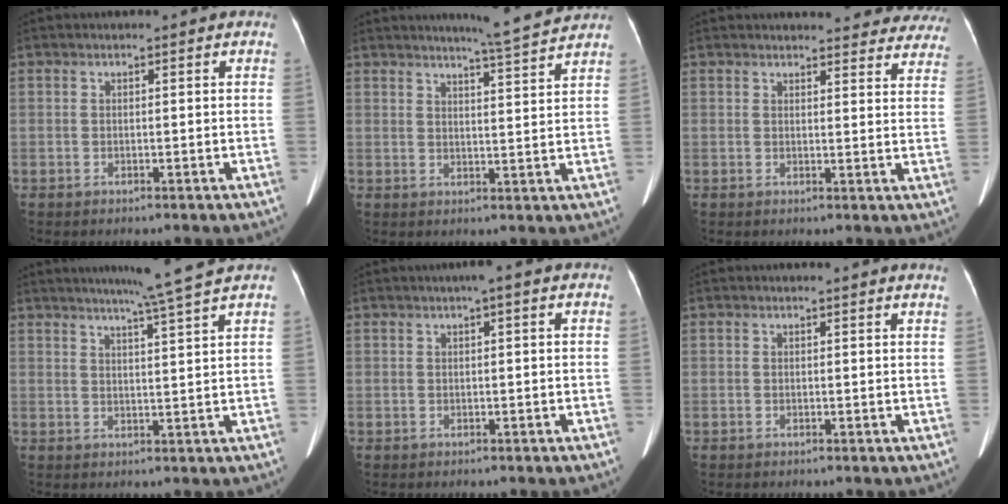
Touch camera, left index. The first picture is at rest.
{"total": 6.7, "force": [6.3, -1.4, 1.9], "torque": [-0.040, -0.011, 0.083]}
{"total": 20.0, "force": [18.9, 4.8, 4.5], "torque": [-0.035, -0.049, 0.193]}
{"total": 8.2, "force": [6.8, -2.0, 4.0], "torque": [-0.059, -0.003, 0.089]}
{"total": 1.9, "force": [1.0, -0.1, 1.6], "torque": [-0.030, 0.007, 0.013]}
{"total": 2.4, "force": [2.3, -0.3, 0.6], "torque": [-0.014, -0.008, 0.014]}